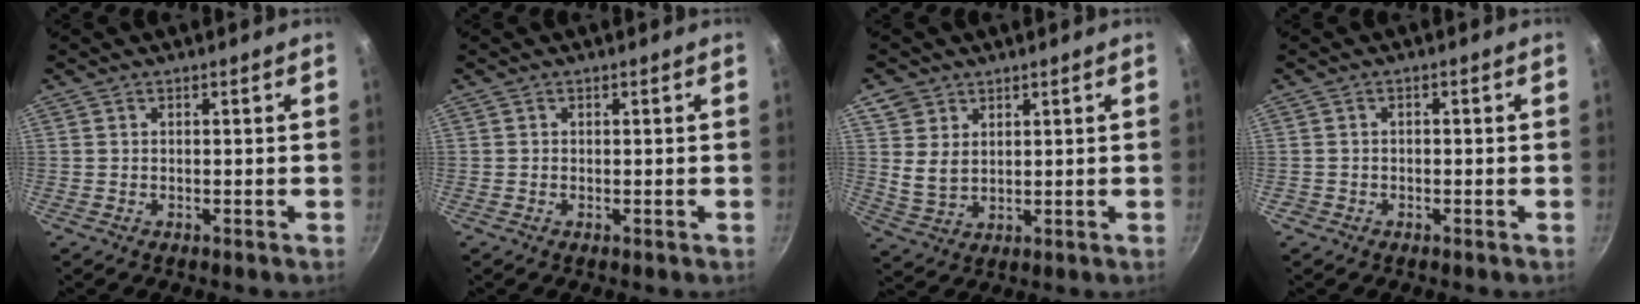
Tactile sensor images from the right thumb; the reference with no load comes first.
{"total": 0.0}
{"total": 5.8, "force": [2.5, 4.5, 2.7], "torque": [-0.037, -0.017, 0.051]}
{"total": 1.2, "force": [-0.7, 0.9, 0.2], "torque": [-0.004, 0.004, -0.009]}